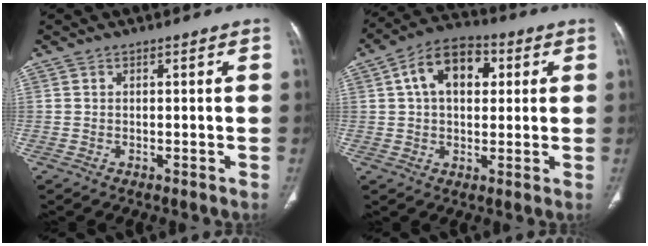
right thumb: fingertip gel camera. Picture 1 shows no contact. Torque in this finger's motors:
{"motor_torque": [-0.14, 2.00, 1.26, 0.29, 0.42]}